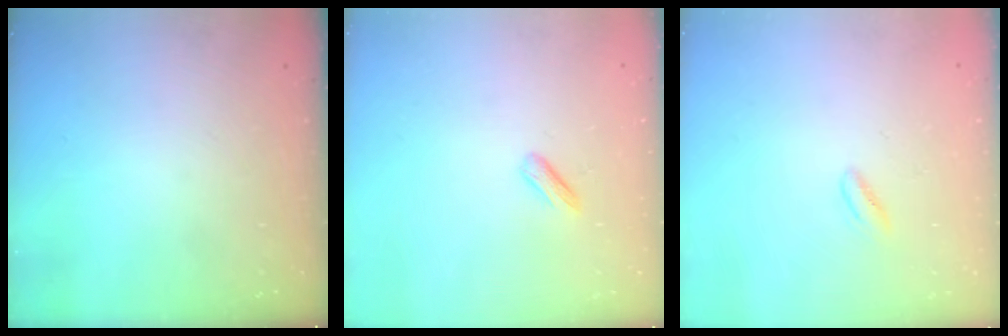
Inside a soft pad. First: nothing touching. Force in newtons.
{"total": 2.8, "press": 2.7, "slide": 0.9}
{"total": 2.9, "press": 2.7, "slide": 1.1}